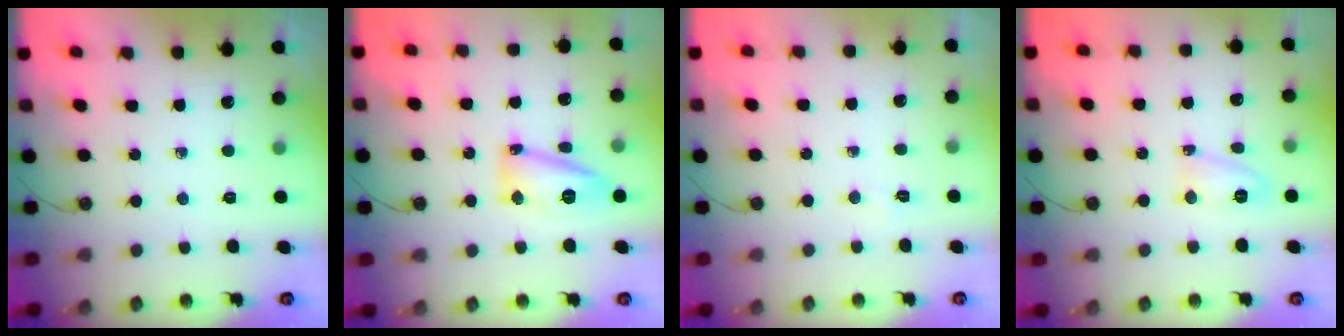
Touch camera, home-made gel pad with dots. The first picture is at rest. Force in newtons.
{"total": 13.5, "press": 13.4, "slide": 1.1}
{"total": 18.8, "press": 4.8, "slide": 18.1}
{"total": 5.1, "press": 5.1, "slide": 0.8}